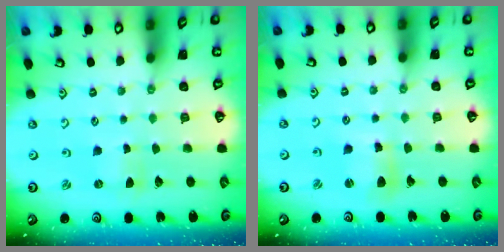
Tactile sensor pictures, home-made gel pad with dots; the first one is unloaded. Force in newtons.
{"total": 7.6, "press": 7.6, "slide": 1.1}